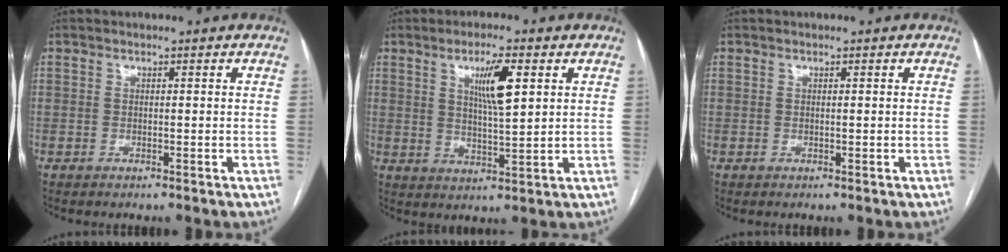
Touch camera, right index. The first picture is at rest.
{"total": 6.9, "force": [2.7, 0.8, 6.3], "torque": [-0.113, -0.002, 0.049]}
{"total": 0.0}